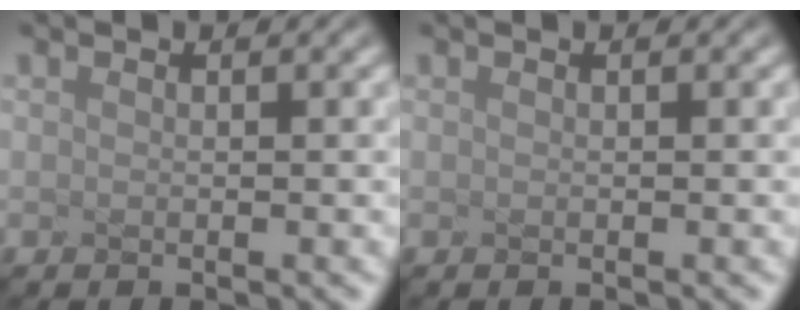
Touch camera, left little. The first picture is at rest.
{"total": 0.0}